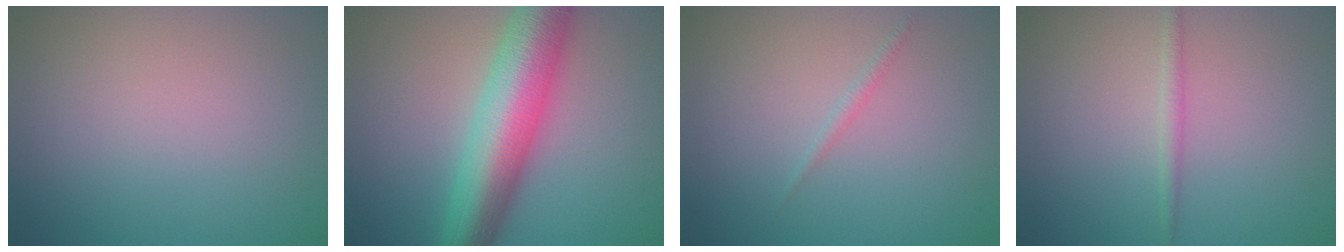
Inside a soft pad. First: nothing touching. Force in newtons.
{"total": 9.6, "press": 9.6, "slide": 0.1}
{"total": 0.7, "press": 0.7, "slide": 0.1}
{"total": 1.2, "press": 1.2, "slide": 0.0}